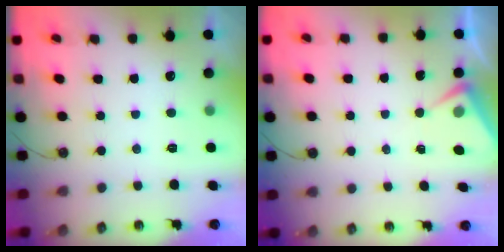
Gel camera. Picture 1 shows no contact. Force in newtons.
{"total": 4.4, "press": 4.3, "slide": 0.5}